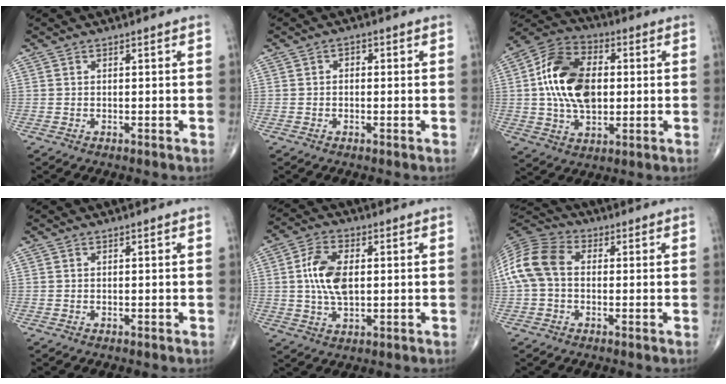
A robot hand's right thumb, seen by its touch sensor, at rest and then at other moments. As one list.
[{"total": 1.5, "force": [0.1, 1.1, 1.0], "torque": [-0.003, 0.007, -0.004]}, {"total": 16.8, "force": [1.2, 10.6, 13.0], "torque": [-0.219, 0.018, 0.018]}, {"total": 0.0}, {"total": 9.2, "force": [0.9, 4.9, 7.7], "torque": [-0.148, 0.002, 0.017]}, {"total": 10.8, "force": [0.3, 7.6, 7.7], "torque": [-0.163, 0.029, -0.007]}]